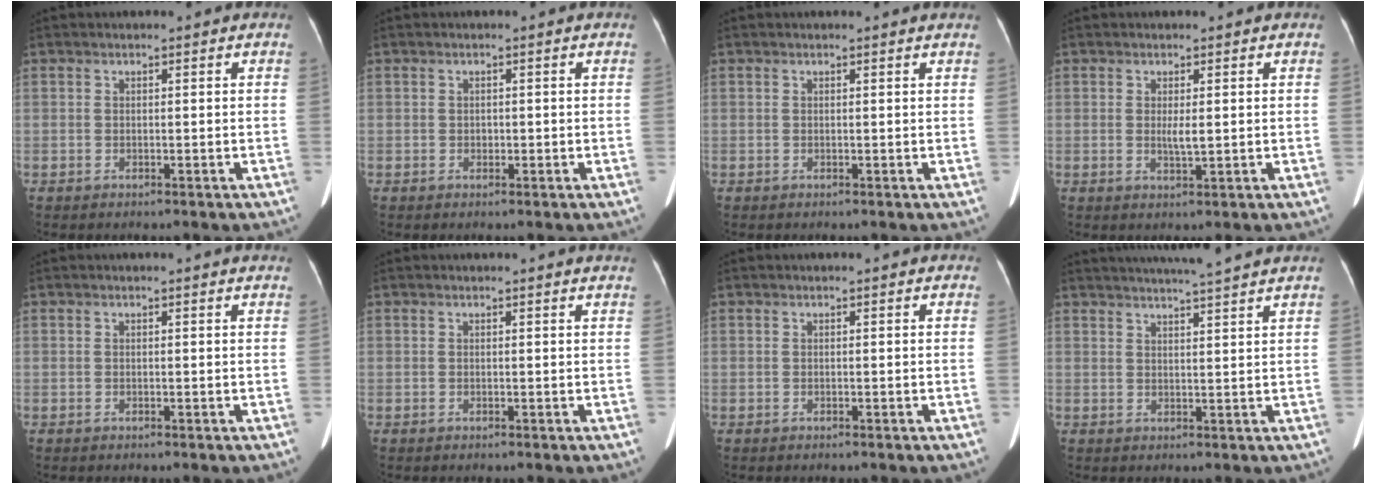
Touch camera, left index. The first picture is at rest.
{"total": 0.7, "force": [-0.1, 0.6, 0.4], "torque": [-0.006, 0.002, -0.003]}
{"total": 1.6, "force": [1.5, -0.2, 0.5], "torque": [-0.016, 0.002, 0.014]}
{"total": 1.9, "force": [0.2, 0.3, 1.9], "torque": [-0.038, -0.004, 0.005]}
{"total": 1.6, "force": [1.5, -0.2, 0.5], "torque": [-0.018, -0.003, 0.011]}
{"total": 3.3, "force": [3.1, -0.3, 1.0], "torque": [-0.015, 0.003, 0.024]}
{"total": 0.9, "force": [0.7, 0.3, 0.4], "torque": [-0.009, 0.009, 0.004]}
{"total": 10.3, "force": [9.3, -0.9, 4.5], "torque": [-0.072, 0.016, 0.119]}